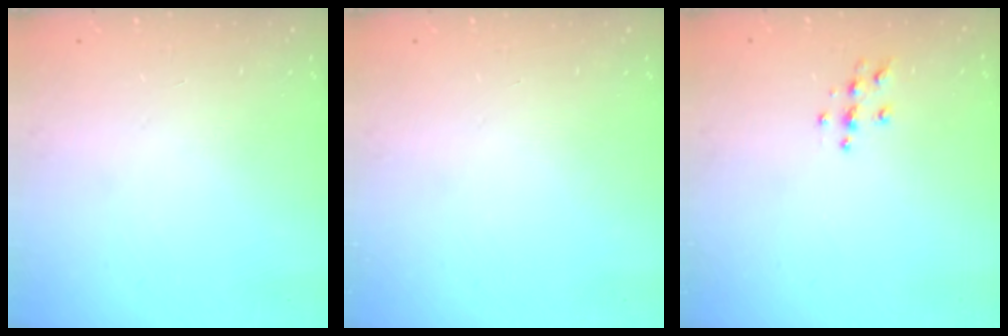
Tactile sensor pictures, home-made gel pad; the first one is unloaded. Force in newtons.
{"total": 0.0}
{"total": 3.9, "press": 3.9, "slide": 0.3}